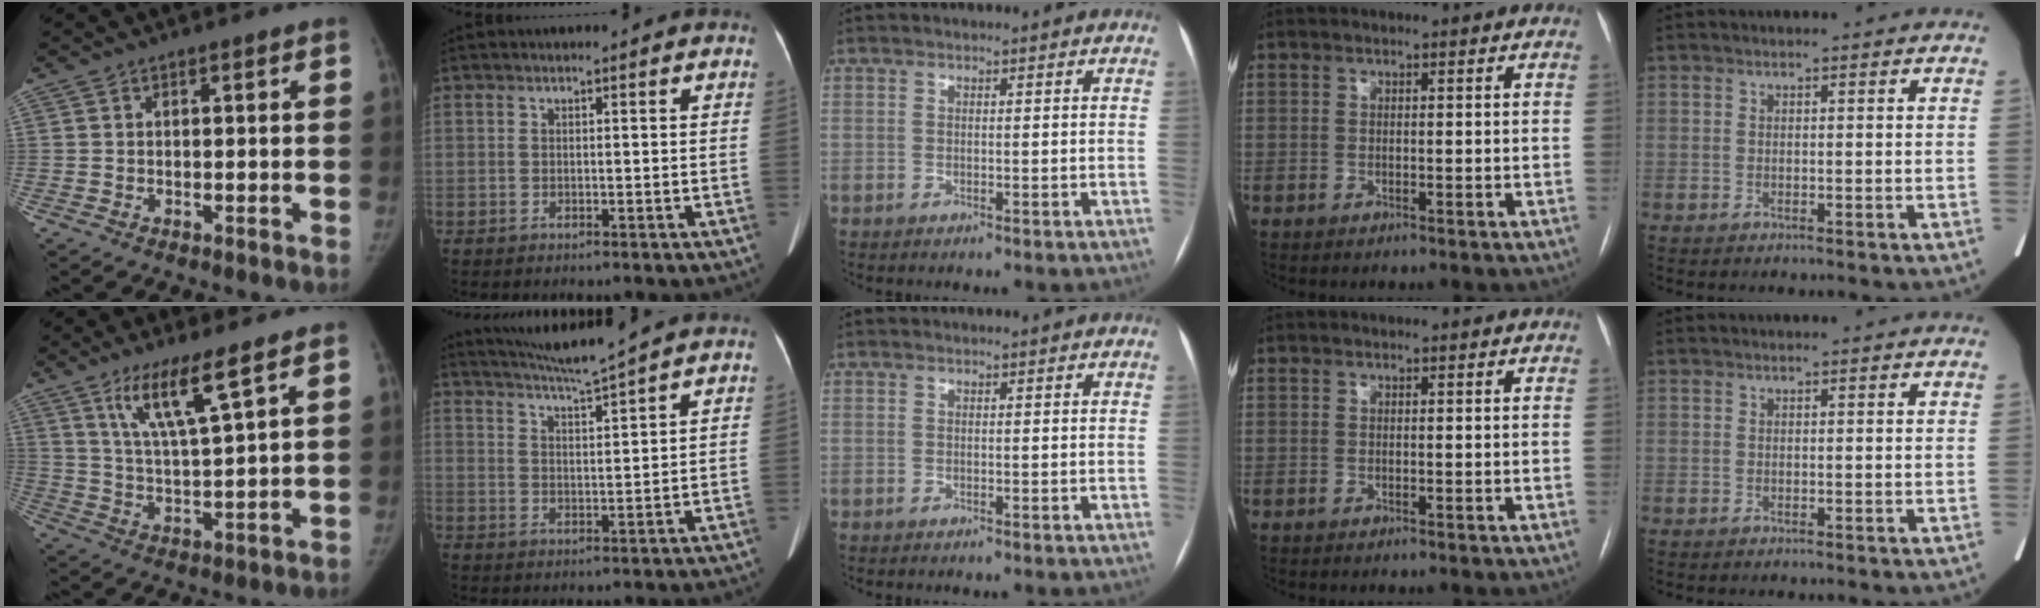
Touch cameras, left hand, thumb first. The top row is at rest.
{"thumb": {"total": 9.4, "force": [5.9, 0.7, 7.4], "torque": [-0.139, -0.037, 0.116]}, "index": {"total": 5.9, "force": [5.2, -2.0, 1.8], "torque": [-0.039, -0.011, 0.101]}}